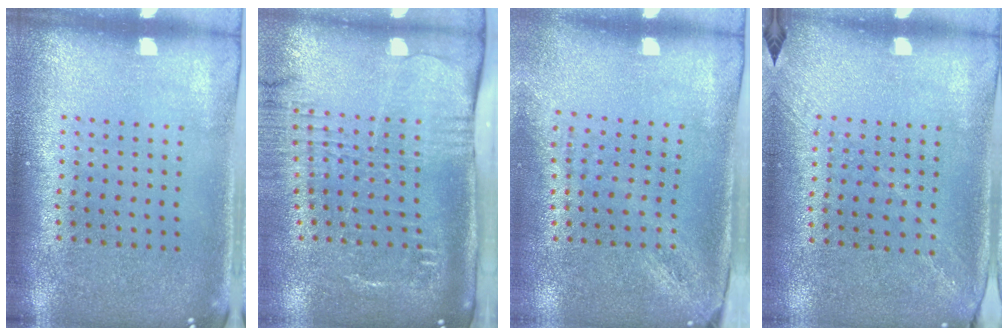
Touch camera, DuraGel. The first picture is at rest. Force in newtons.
{"total": 2.7, "press": 2.1, "slide": 1.7}
{"total": 2.0, "press": 1.6, "slide": 1.3}
{"total": 1.3, "press": 1.0, "slide": 0.8}